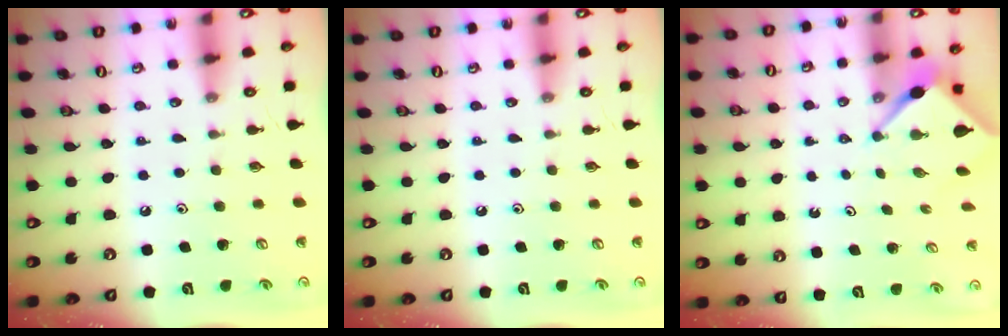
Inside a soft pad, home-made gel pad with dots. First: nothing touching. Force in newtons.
{"total": 0.0}
{"total": 2.9, "press": 2.9, "slide": 0.2}